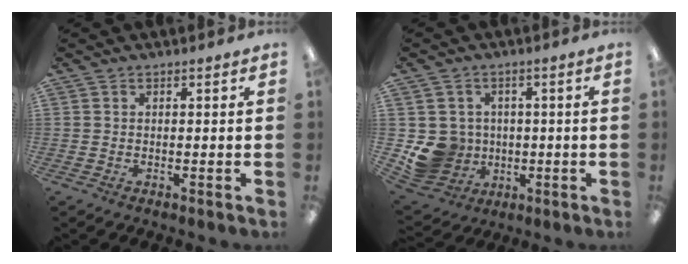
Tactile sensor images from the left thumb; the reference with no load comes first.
{"total": 9.0, "force": [-1.0, 8.8, 1.8], "torque": [-0.063, 0.002, -0.005]}